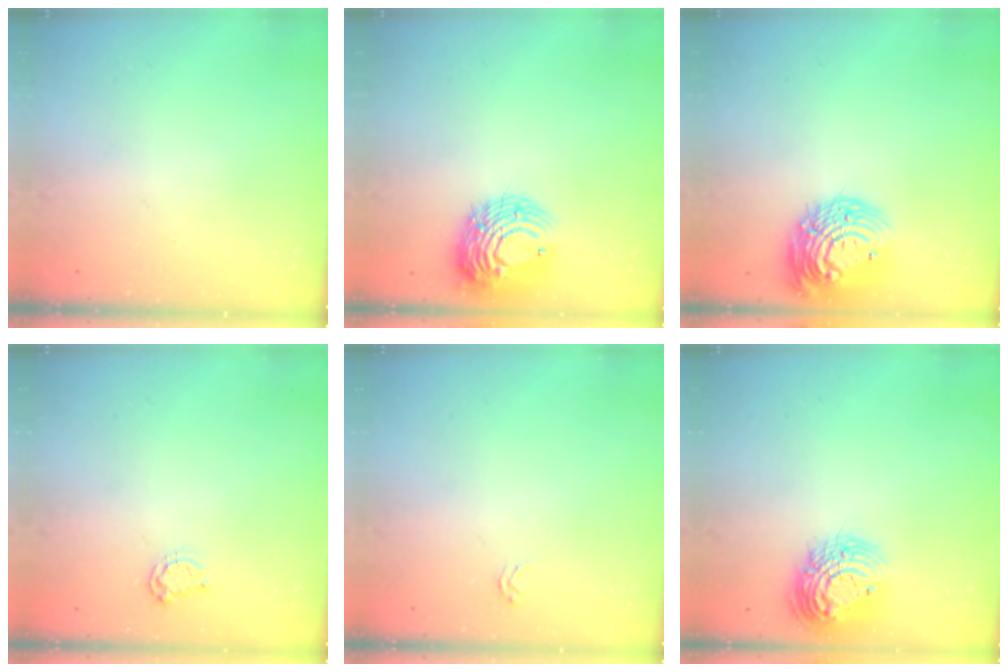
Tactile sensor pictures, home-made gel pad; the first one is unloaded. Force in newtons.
{"total": 12.4, "press": 12.3, "slide": 1.3}
{"total": 16.1, "press": 16.1, "slide": 1.0}
{"total": 3.3, "press": 3.2, "slide": 0.4}
{"total": 1.6, "press": 1.6, "slide": 0.2}
{"total": 15.5, "press": 15.4, "slide": 1.2}